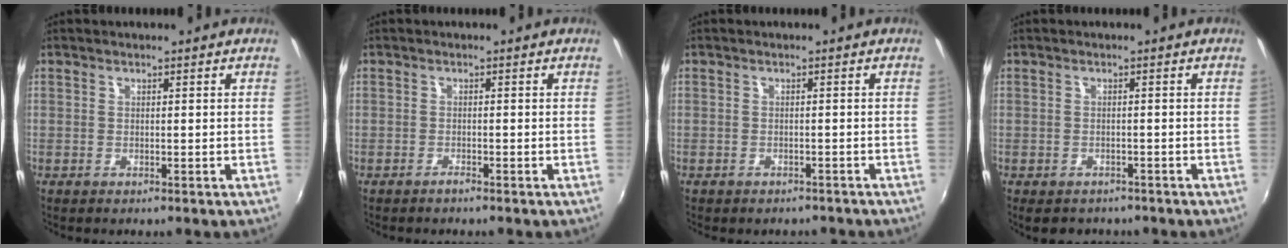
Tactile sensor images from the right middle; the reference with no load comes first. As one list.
[{"total": 0.8, "force": [-0.8, 0.1, 0.2], "torque": [-0.004, -0.003, -0.017]}, {"total": 2.6, "force": [-2.1, 1.5, 0.6], "torque": [-0.014, -0.004, -0.025]}, {"total": 3.9, "force": [-3.0, 2.2, 1.3], "torque": [-0.031, -0.017, -0.041]}]